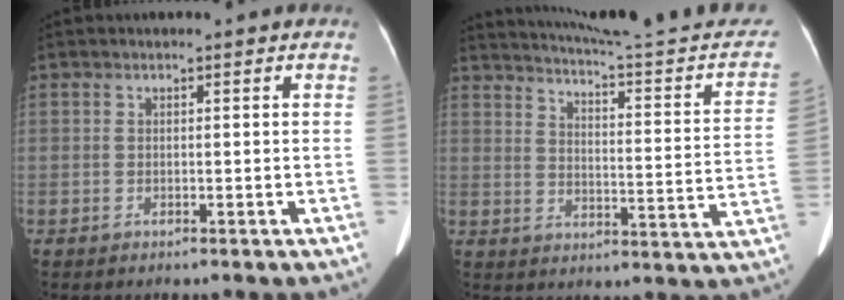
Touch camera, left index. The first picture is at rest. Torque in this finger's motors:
{"motor_torque": [0.30, -0.98, 0.01, 0.05]}